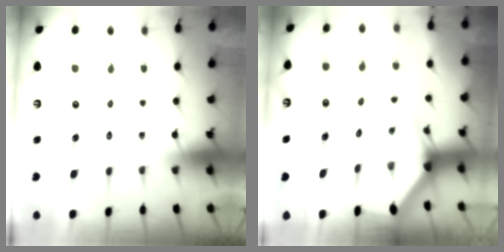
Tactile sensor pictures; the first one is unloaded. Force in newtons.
{"total": 3.1, "press": 3.1, "slide": 0.1}